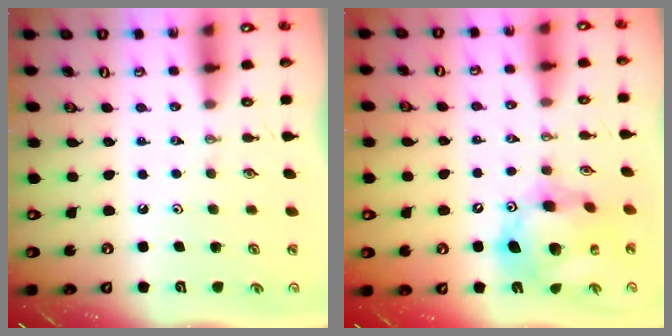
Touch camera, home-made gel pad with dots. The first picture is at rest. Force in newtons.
{"total": 15.7, "press": 15.6, "slide": 1.4}